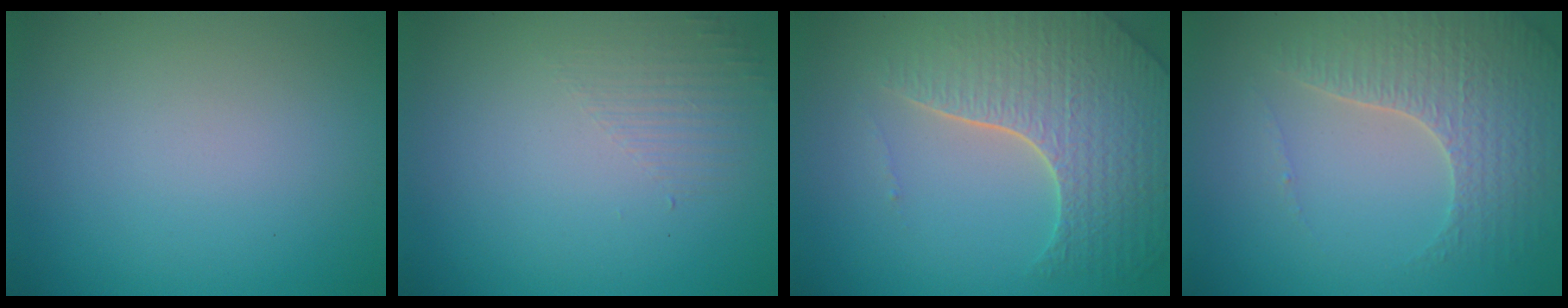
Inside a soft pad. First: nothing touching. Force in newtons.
{"total": 1.4, "press": 0.2, "slide": 1.4}
{"total": 7.0, "press": 5.2, "slide": 4.7}
{"total": 4.0, "press": 3.9, "slide": 1.1}